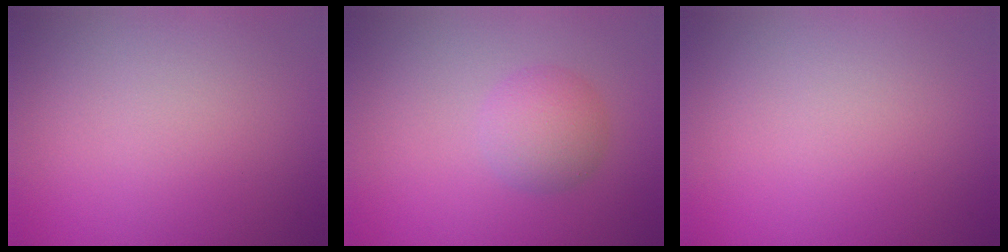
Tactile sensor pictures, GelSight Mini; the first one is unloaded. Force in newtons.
{"total": 2.9, "press": 2.9, "slide": 0.0}
{"total": 0.0}